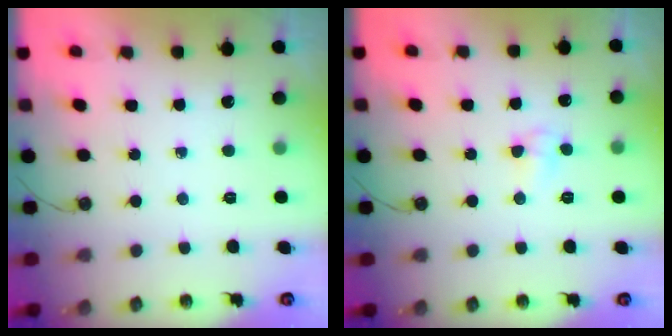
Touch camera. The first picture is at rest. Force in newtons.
{"total": 3.9, "press": 3.8, "slide": 0.7}